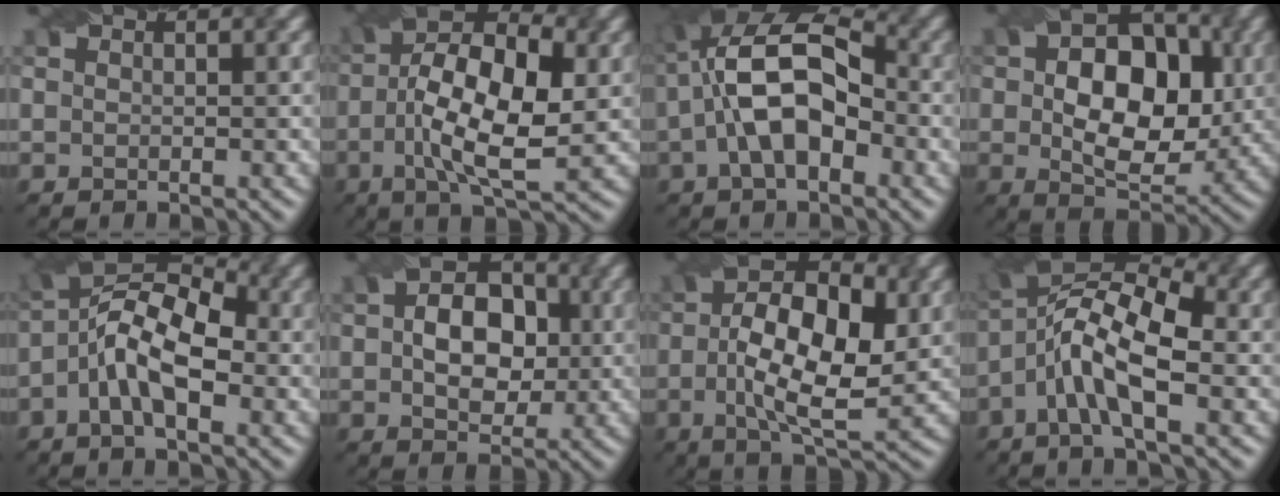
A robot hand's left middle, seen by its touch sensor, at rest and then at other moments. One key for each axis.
{"total": 11.1, "fx": -0.8, "fy": 4.7, "fz": 10.0, "tx": -0.182, "ty": 0.008, "tz": -0.020}
{"total": 10.5, "fx": -0.2, "fy": 5.9, "fz": 8.7, "tx": -0.164, "ty": 0.023, "tz": -0.015}
{"total": 11.0, "fx": 0.4, "fy": 7.1, "fz": 8.3, "tx": -0.129, "ty": -0.003, "tz": 0.005}
{"total": 8.3, "fx": -1.2, "fy": 3.8, "fz": 7.3, "tx": -0.130, "ty": 0.029, "tz": -0.037}
{"total": 7.0, "fx": 0.3, "fy": 4.8, "fz": 5.1, "tx": -0.081, "ty": 0.007, "tz": -0.001}
{"total": 10.4, "fx": 0.0, "fy": 4.8, "fz": 9.2, "tx": -0.163, "ty": 0.003, "tz": -0.003}
{"total": 8.0, "fx": -1.5, "fy": 2.7, "fz": 7.4, "tx": -0.147, "ty": 0.024, "tz": -0.043}